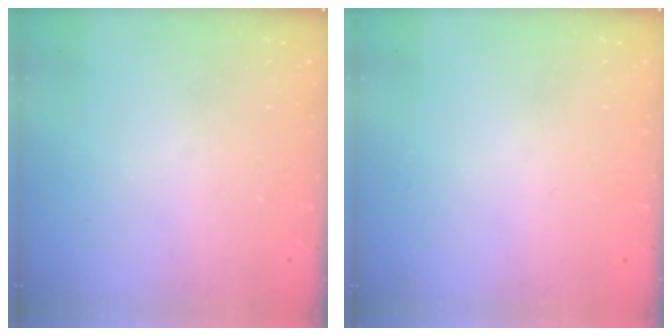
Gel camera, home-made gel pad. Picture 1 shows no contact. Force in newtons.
{"total": 0.0}